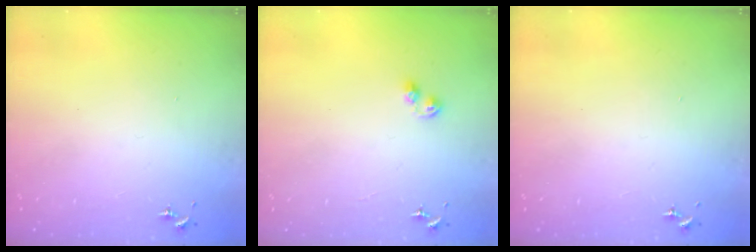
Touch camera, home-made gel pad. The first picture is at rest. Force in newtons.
{"total": 3.6, "press": 3.6, "slide": 0.6}
{"total": 0.0}